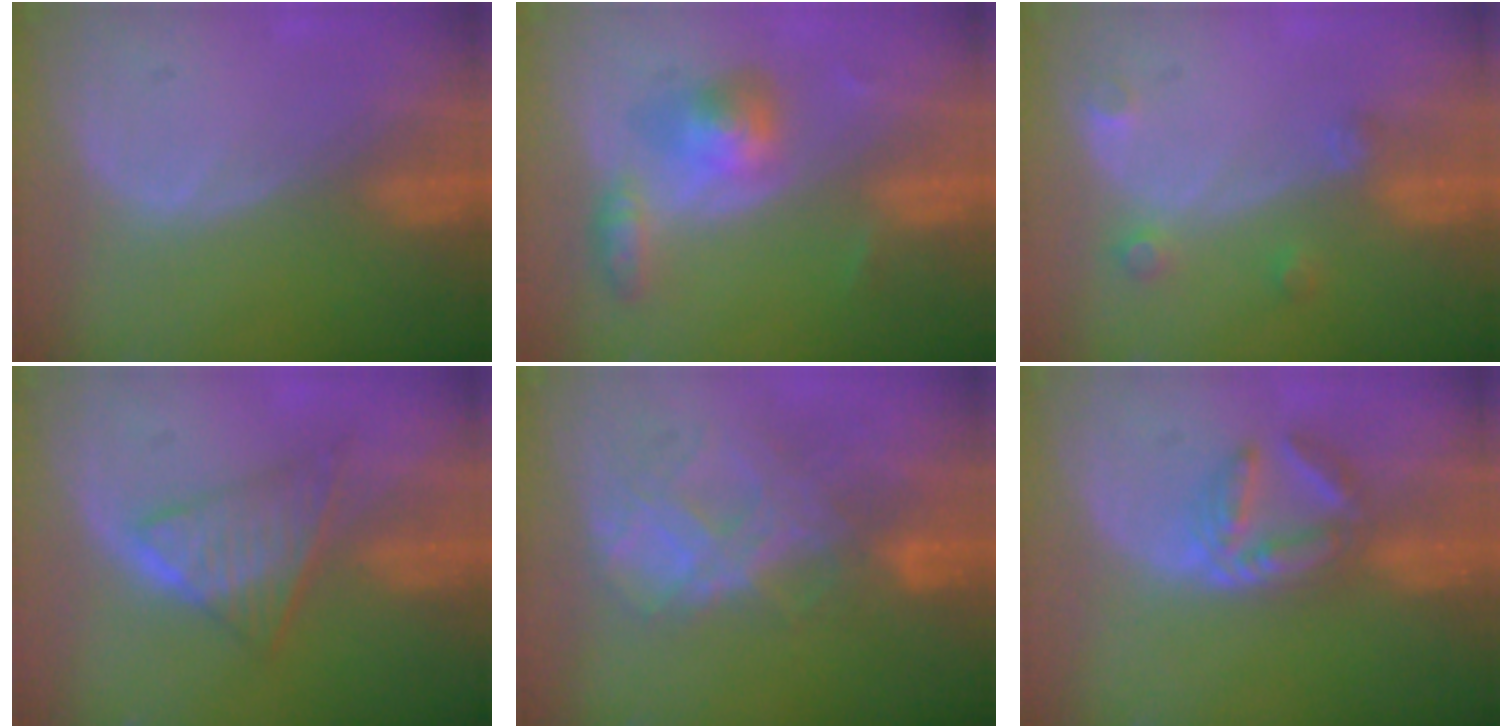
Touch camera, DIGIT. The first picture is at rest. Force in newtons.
{"total": 5.5, "press": 5.3, "slide": 1.6}
{"total": 2.6, "press": 2.6, "slide": 0.4}
{"total": 6.2, "press": 5.7, "slide": 2.5}
{"total": 8.3, "press": 7.4, "slide": 3.7}
{"total": 6.0, "press": 5.4, "slide": 2.7}